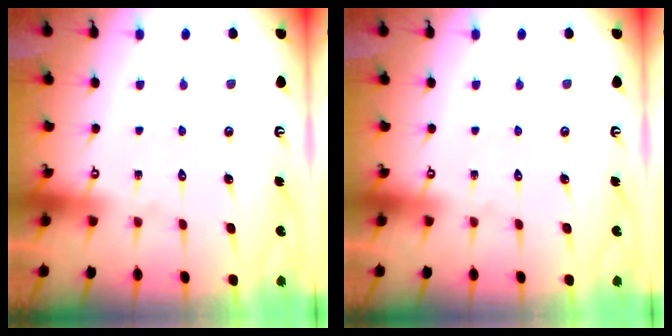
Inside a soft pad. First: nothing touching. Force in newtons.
{"total": 0.0}